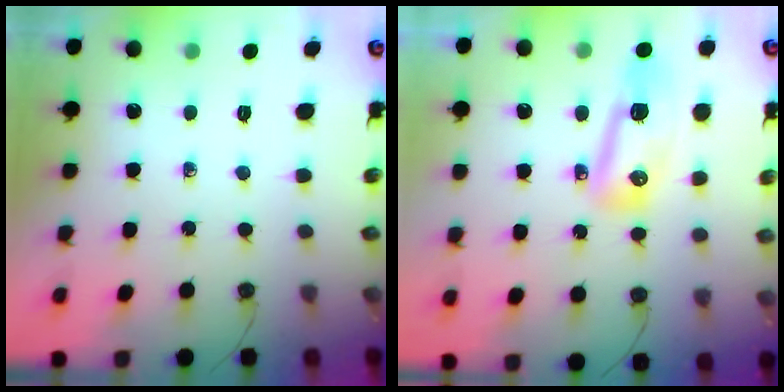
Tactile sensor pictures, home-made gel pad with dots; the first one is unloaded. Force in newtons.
{"total": 12.8, "press": 12.4, "slide": 3.1}